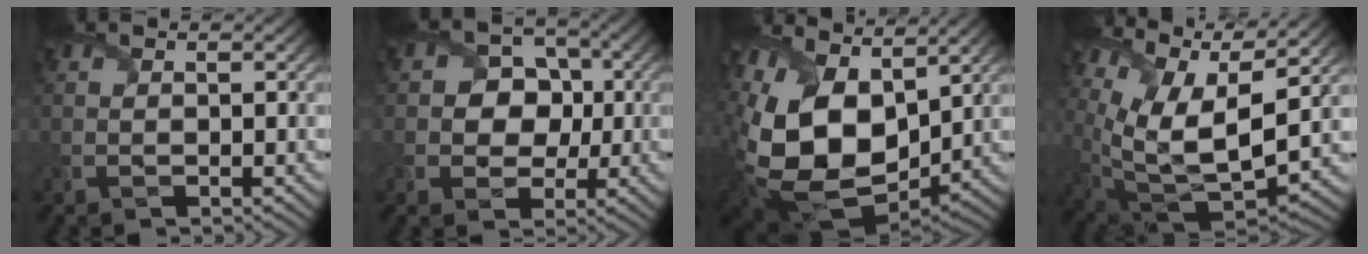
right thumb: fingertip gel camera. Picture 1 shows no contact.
{"total": 6.7, "force": [0.3, 5.8, 3.4], "torque": [-0.062, 0.014, -0.017]}
{"total": 16.6, "force": [3.7, 10.7, 12.0], "torque": [-0.284, -0.016, 0.080]}
{"total": 15.6, "force": [6.6, 7.1, 12.3], "torque": [-0.272, 0.019, 0.131]}